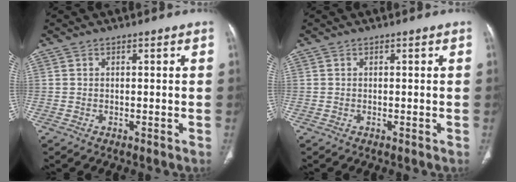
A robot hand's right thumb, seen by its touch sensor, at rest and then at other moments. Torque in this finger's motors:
{"motor_torque": [0.17, 0.14, 0.30, -0.13, -0.01]}